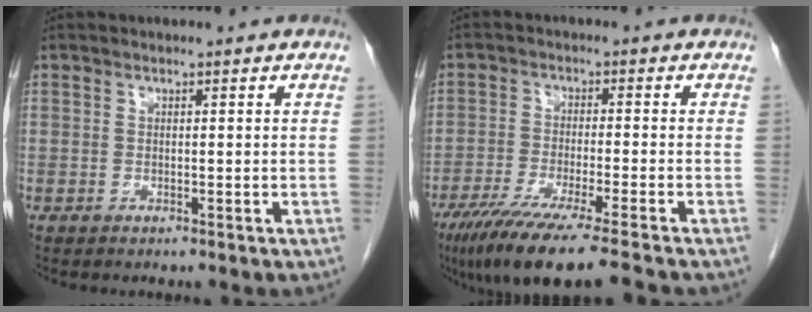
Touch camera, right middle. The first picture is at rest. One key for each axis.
{"total": 12.3, "fx": -9.5, "fy": -0.4, "fz": 7.9, "tx": -0.124, "ty": -0.036, "tz": -0.153}